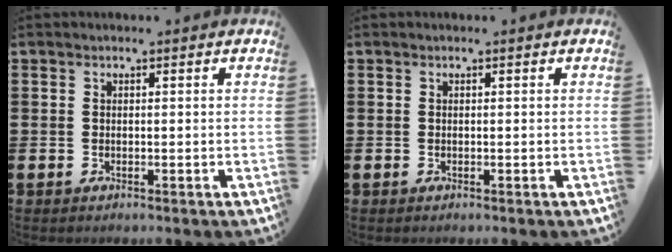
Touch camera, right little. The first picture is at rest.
{"total": 0.0}